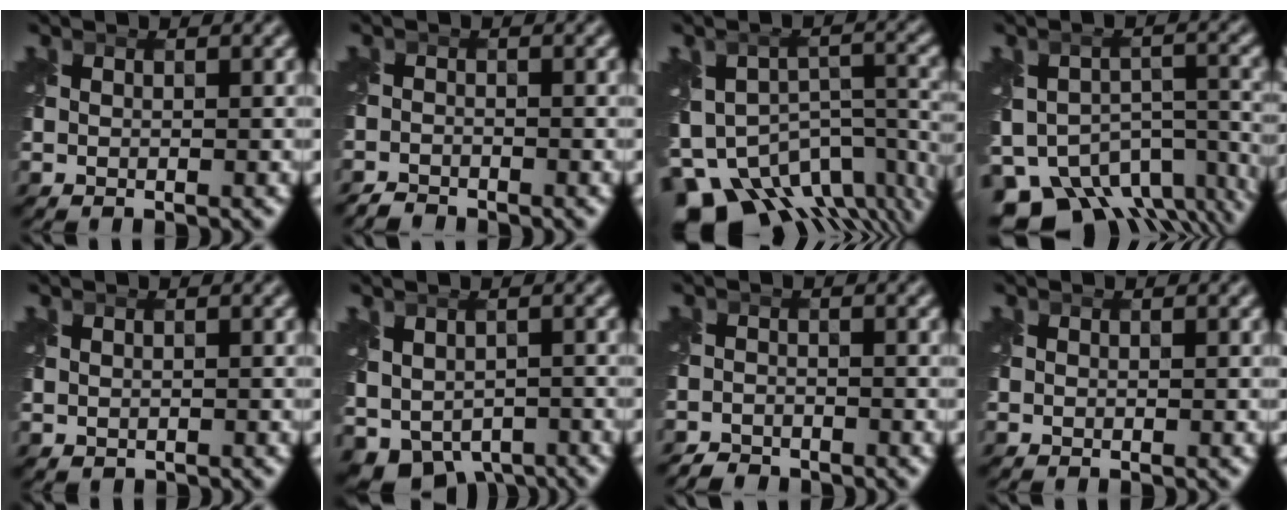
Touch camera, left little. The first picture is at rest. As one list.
[{"total": 1.7, "force": [-1.6, 0.2, 0.0], "torque": [0.002, -0.004, -0.036]}, {"total": 12.6, "force": [-8.5, 6.2, 6.8], "torque": [-0.134, -0.009, -0.113]}, {"total": 11.8, "force": [-8.4, 6.6, 5.2], "torque": [-0.092, -0.025, -0.107]}, {"total": 0.7, "force": [0.0, 0.6, 0.4], "torque": [-0.008, -0.002, 0.005]}, {"total": 6.1, "force": [-2.5, 4.3, 3.4], "torque": [-0.060, -0.030, -0.023]}, {"total": 2.2, "force": [-2.1, 0.5, 0.0], "torque": [0.005, -0.003, -0.043]}, {"total": 0.0}]